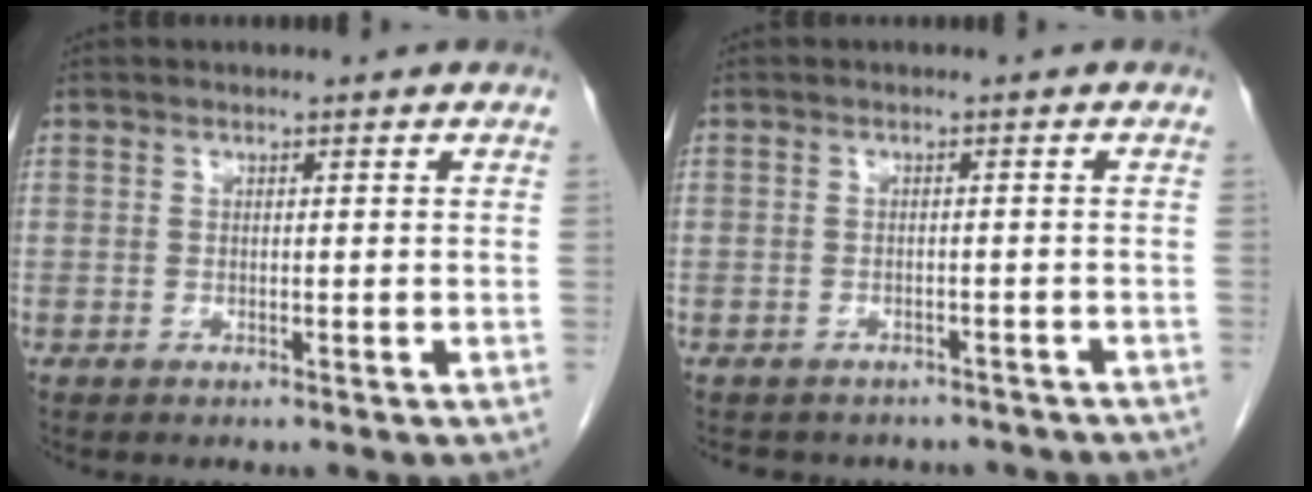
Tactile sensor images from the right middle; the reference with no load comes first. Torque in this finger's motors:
{"motor_torque": [1.10, -1.04, 0.07, 0.04]}